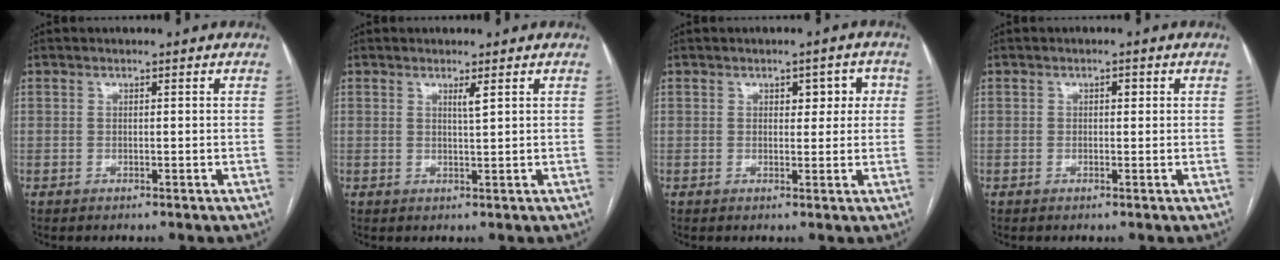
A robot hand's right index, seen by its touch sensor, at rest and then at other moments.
{"total": 1.5, "force": [0.9, -0.3, 1.2], "torque": [-0.023, -0.008, 0.015]}
{"total": 3.8, "force": [1.1, 2.1, 2.9], "torque": [-0.028, 0.015, 0.013]}
{"total": 1.1, "force": [0.3, 0.7, 0.9], "torque": [-0.011, 0.003, 0.003]}